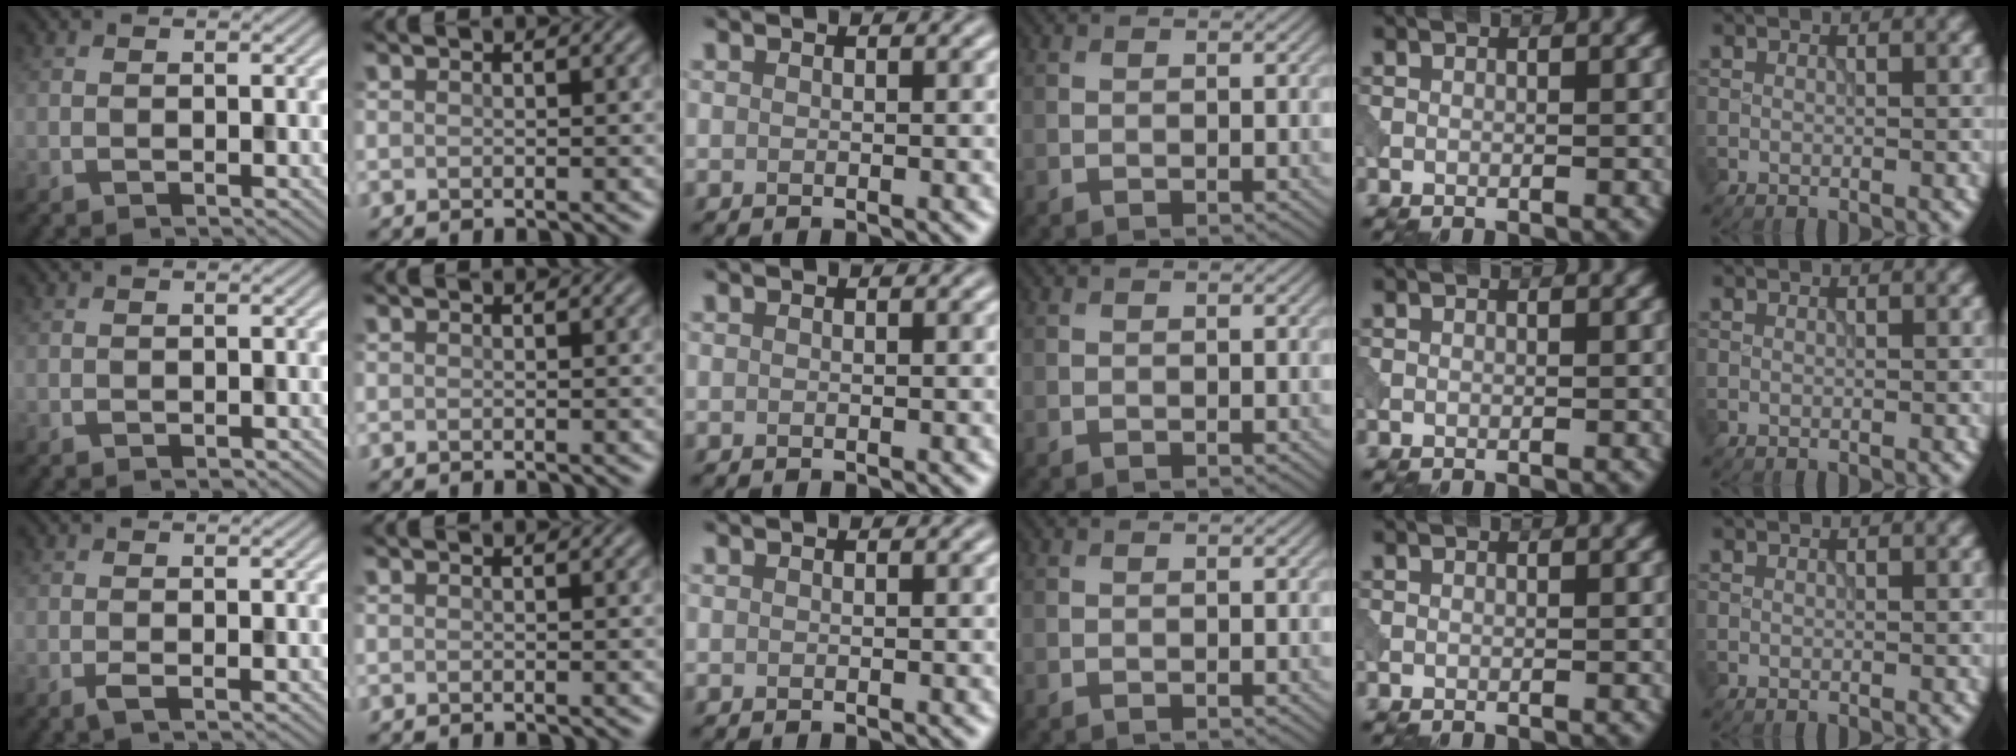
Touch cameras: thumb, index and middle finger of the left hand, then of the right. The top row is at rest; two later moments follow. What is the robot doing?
{"motion": "open", "object": "sandwich press"}